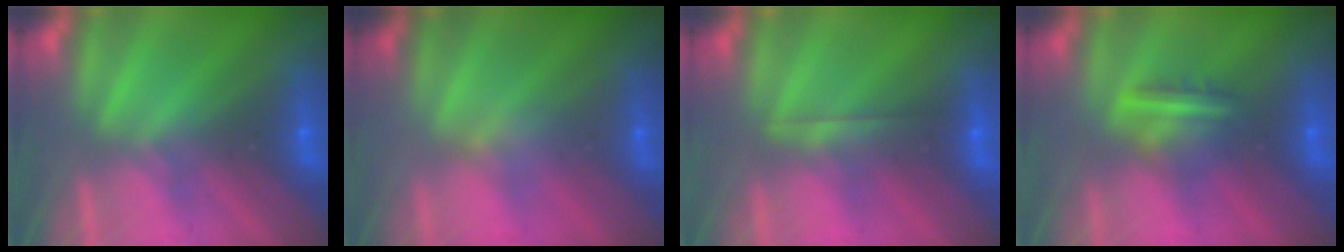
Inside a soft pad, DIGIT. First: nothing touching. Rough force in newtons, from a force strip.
{"total": 2.4}
{"total": 1.7}
{"total": 8.3}